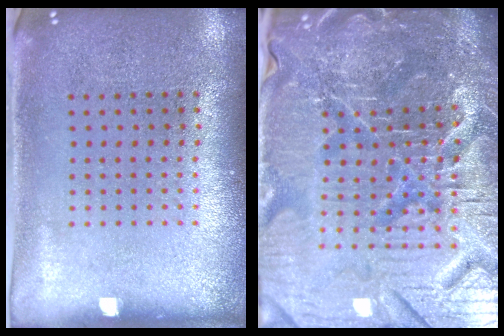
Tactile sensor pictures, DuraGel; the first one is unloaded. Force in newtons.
{"total": 7.1, "press": 6.3, "slide": 3.2}